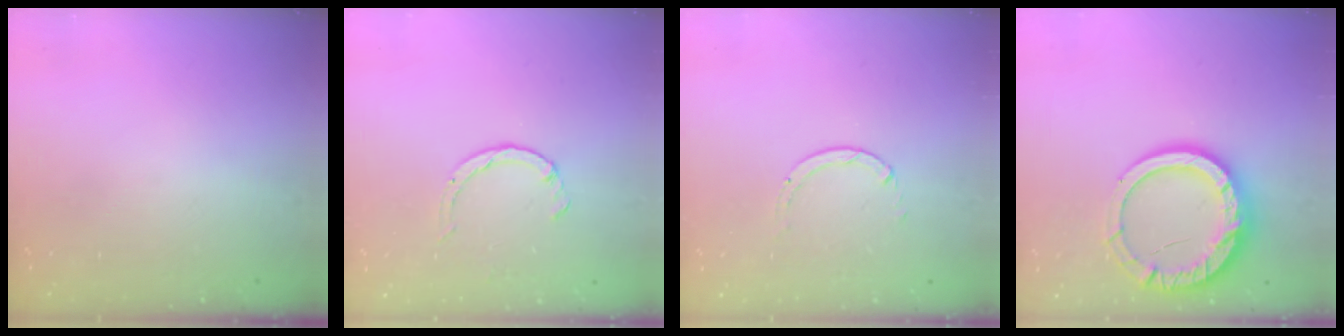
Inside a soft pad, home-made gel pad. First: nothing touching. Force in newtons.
{"total": 2.6, "press": 2.6, "slide": 0.4}
{"total": 0.9, "press": 0.9, "slide": 0.1}
{"total": 16.9, "press": 16.8, "slide": 1.5}